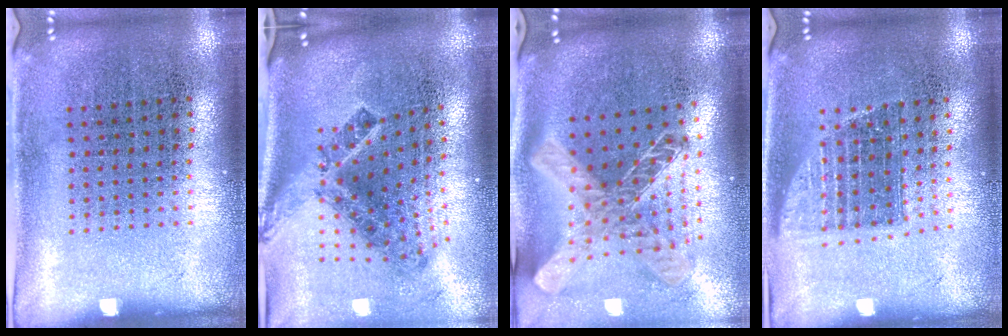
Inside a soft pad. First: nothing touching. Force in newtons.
{"total": 2.4, "press": 1.5, "slide": 1.9}
{"total": 2.1, "press": 1.6, "slide": 1.3}
{"total": 1.3, "press": 1.1, "slide": 0.8}